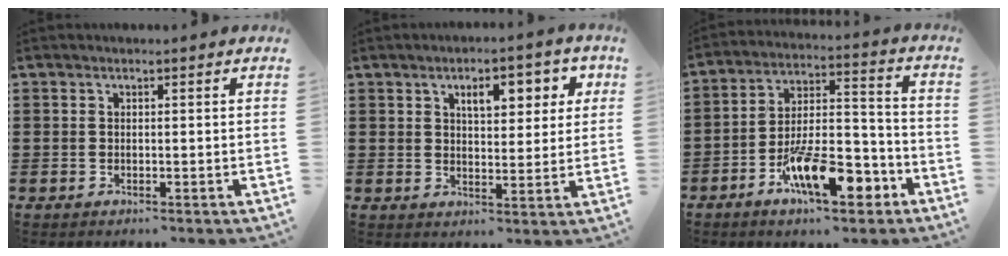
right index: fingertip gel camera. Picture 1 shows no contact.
{"total": 6.2, "force": [2.8, 2.7, 4.8], "torque": [-0.072, 0.000, 0.038]}
{"total": 13.8, "force": [-7.4, 5.1, 10.4], "torque": [-0.176, 0.028, -0.126]}